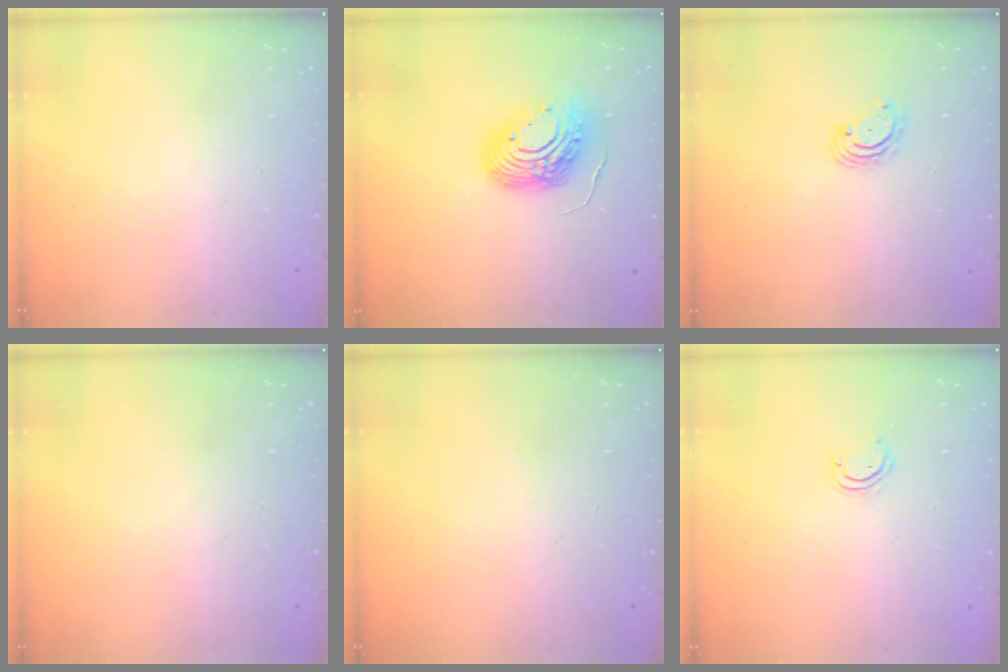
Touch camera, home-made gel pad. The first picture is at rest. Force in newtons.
{"total": 15.0, "press": 14.9, "slide": 1.9}
{"total": 3.2, "press": 3.2, "slide": 0.4}
{"total": 0.0}
{"total": 0.0}
{"total": 3.3, "press": 3.3, "slide": 0.2}